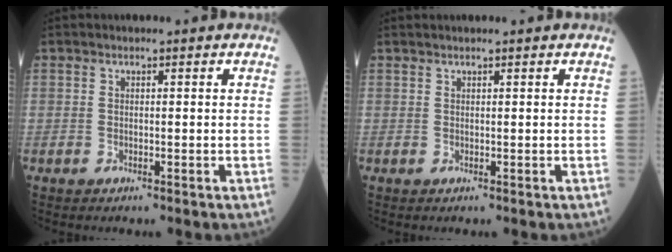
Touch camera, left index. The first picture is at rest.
{"total": 1.2, "force": [1.0, -0.2, 0.5], "torque": [-0.011, 0.014, 0.024]}